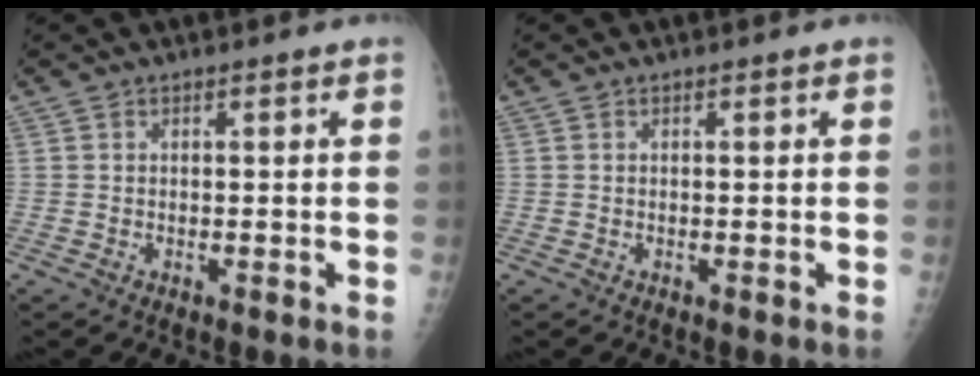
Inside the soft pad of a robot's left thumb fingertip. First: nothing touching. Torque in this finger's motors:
{"motor_torque": [0.00, 0.00, 0.01, -0.01, 0.00]}